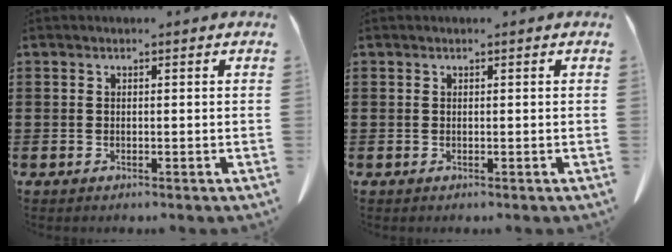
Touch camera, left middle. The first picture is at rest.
{"total": 0.0}